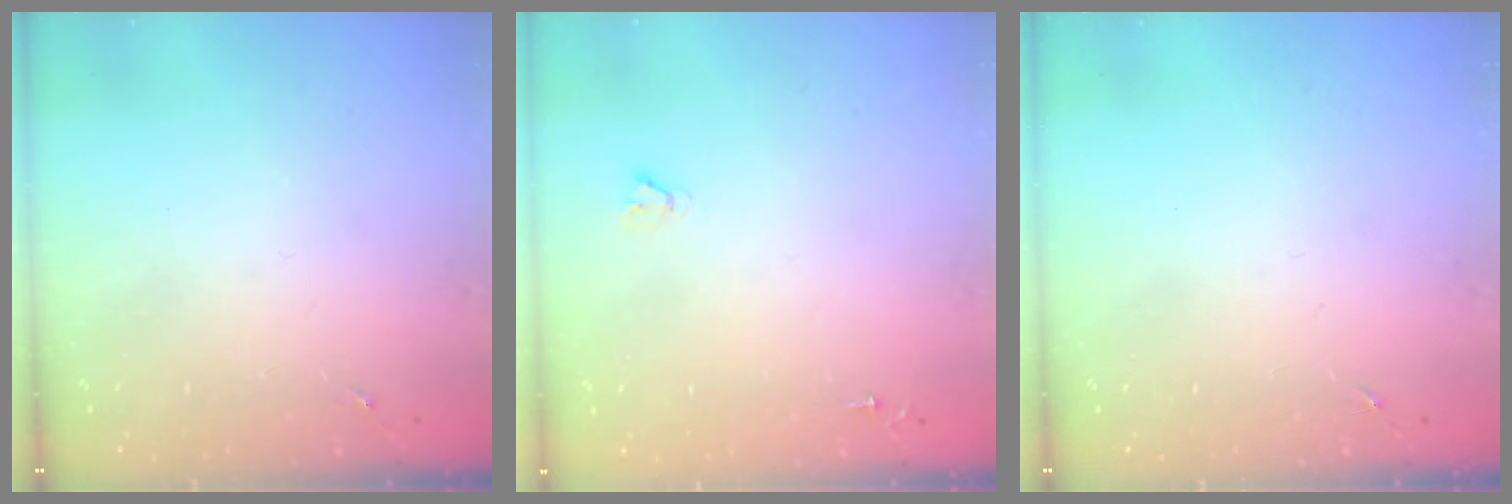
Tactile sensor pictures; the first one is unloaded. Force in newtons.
{"total": 1.8, "press": 1.8, "slide": 0.1}
{"total": 0.0}